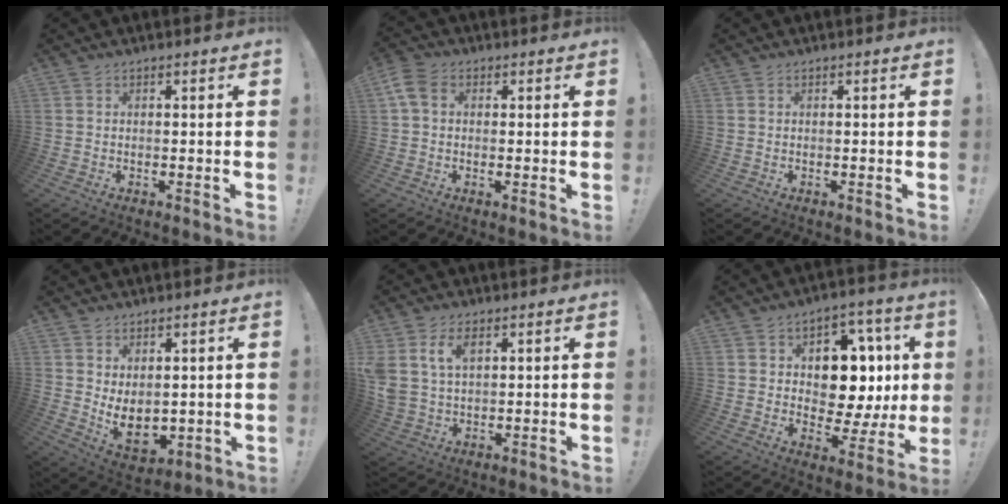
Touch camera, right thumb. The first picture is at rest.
{"total": 6.0, "force": [1.7, 4.2, 3.9], "torque": [-0.079, 0.006, 0.036]}
{"total": 0.0}
{"total": 7.2, "force": [1.3, 5.0, 5.0], "torque": [-0.070, -0.028, 0.033]}
{"total": 7.7, "force": [3.6, 4.8, 4.9], "torque": [-0.102, -0.007, 0.066]}
{"total": 12.8, "force": [3.0, 9.6, 8.0], "torque": [-0.103, -0.016, 0.065]}